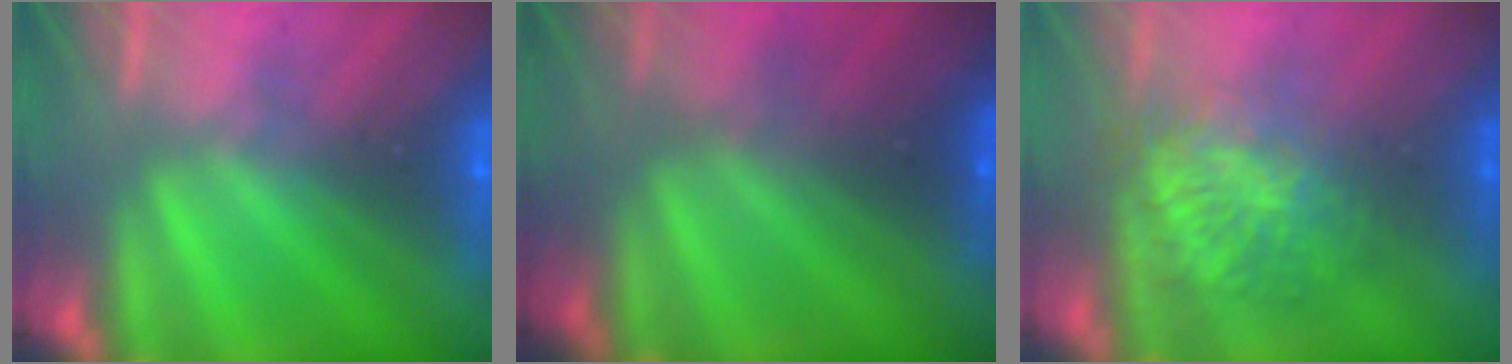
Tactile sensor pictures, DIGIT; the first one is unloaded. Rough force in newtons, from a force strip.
{"total": 2.6}
{"total": 3.7}